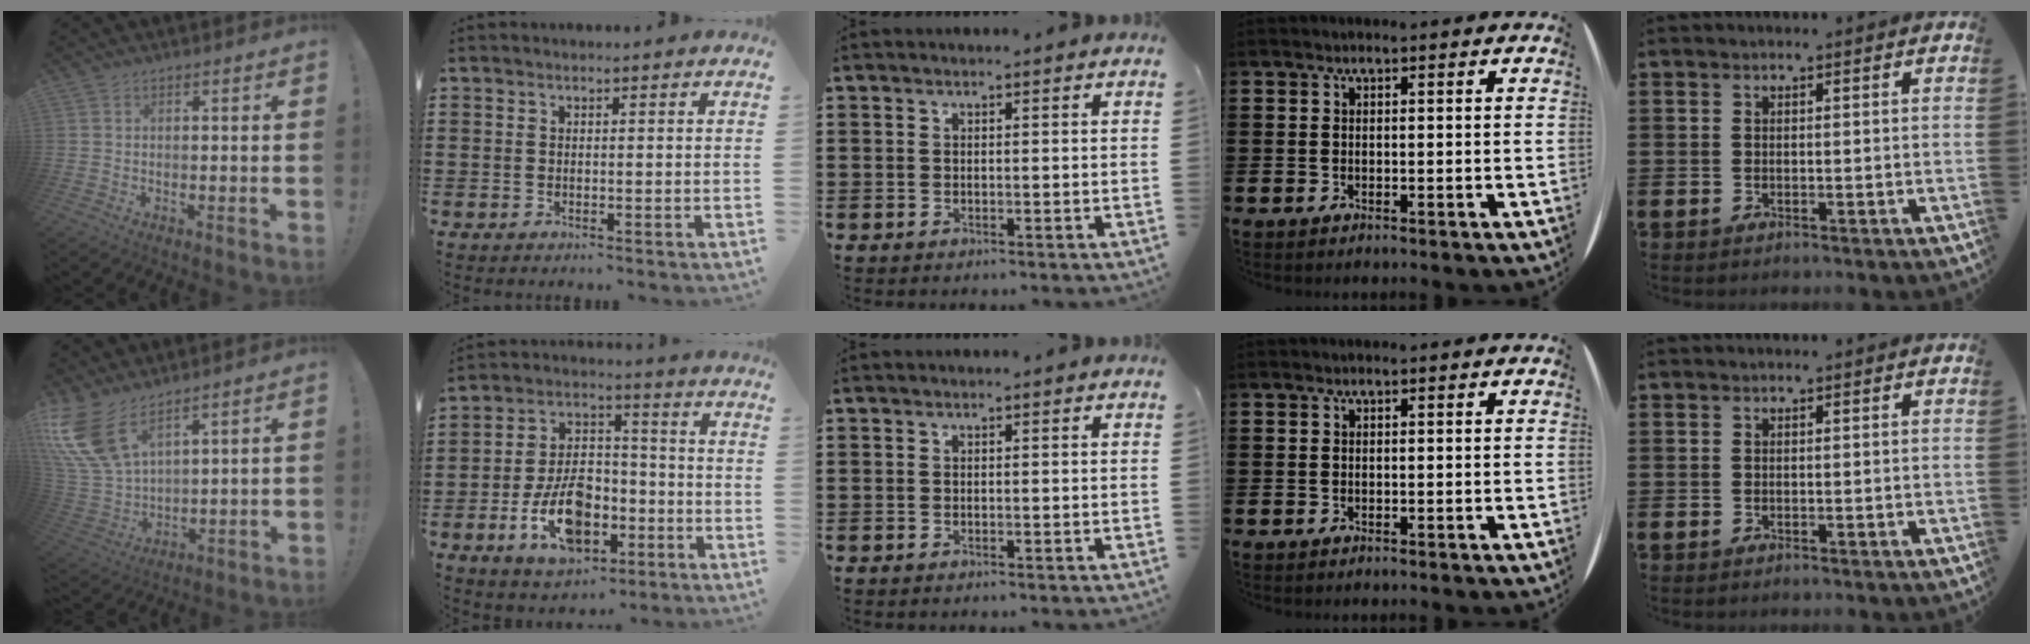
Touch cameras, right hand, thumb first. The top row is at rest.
{"thumb": {"total": 13.8, "force": [9.2, 5.8, 8.5], "torque": [-0.185, -0.056, 0.174]}, "index": {"total": 11.3, "force": [-4.3, 6.7, 8.0], "torque": [-0.155, 0.005, -0.079]}}